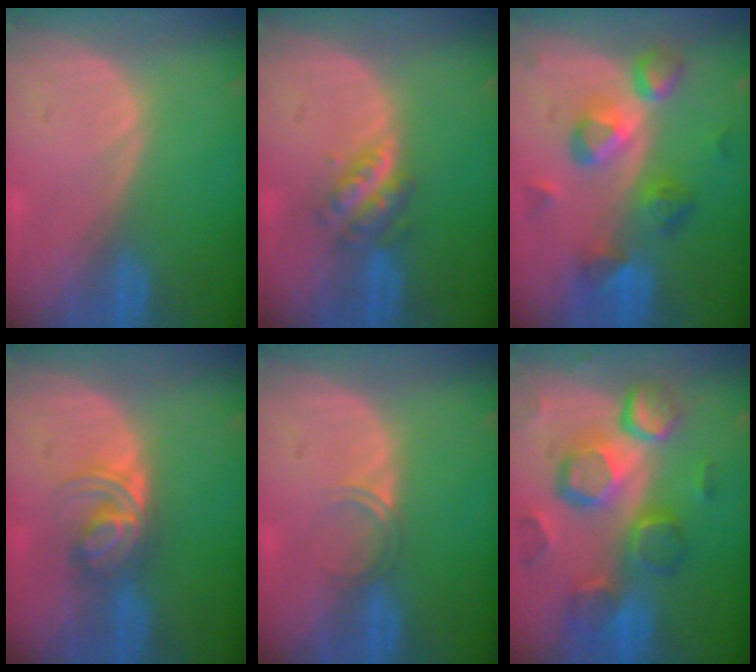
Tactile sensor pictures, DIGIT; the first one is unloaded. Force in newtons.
{"total": 4.8, "press": 4.4, "slide": 1.9}
{"total": 7.7, "press": 7.7, "slide": 0.7}
{"total": 5.9, "press": 5.2, "slide": 2.9}
{"total": 1.8, "press": 1.5, "slide": 1.1}
{"total": 12.2, "press": 10.7, "slide": 6.0}